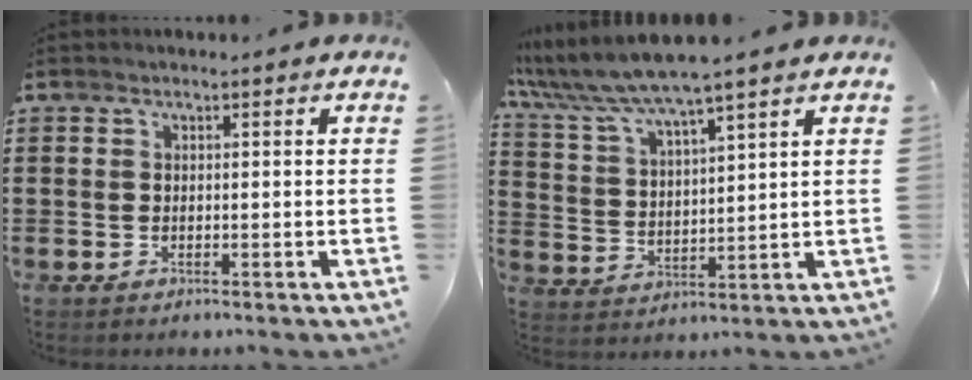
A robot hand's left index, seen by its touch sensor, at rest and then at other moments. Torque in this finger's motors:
{"motor_torque": [1.05, -1.09, 0.60, 0.21]}